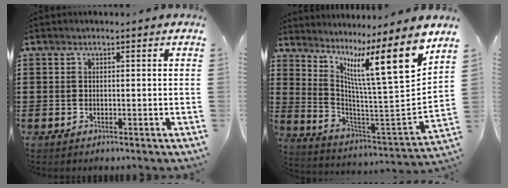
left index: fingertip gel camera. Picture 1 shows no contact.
{"total": 13.9, "force": [8.8, 1.5, 10.7], "torque": [-0.184, -0.080, 0.130]}